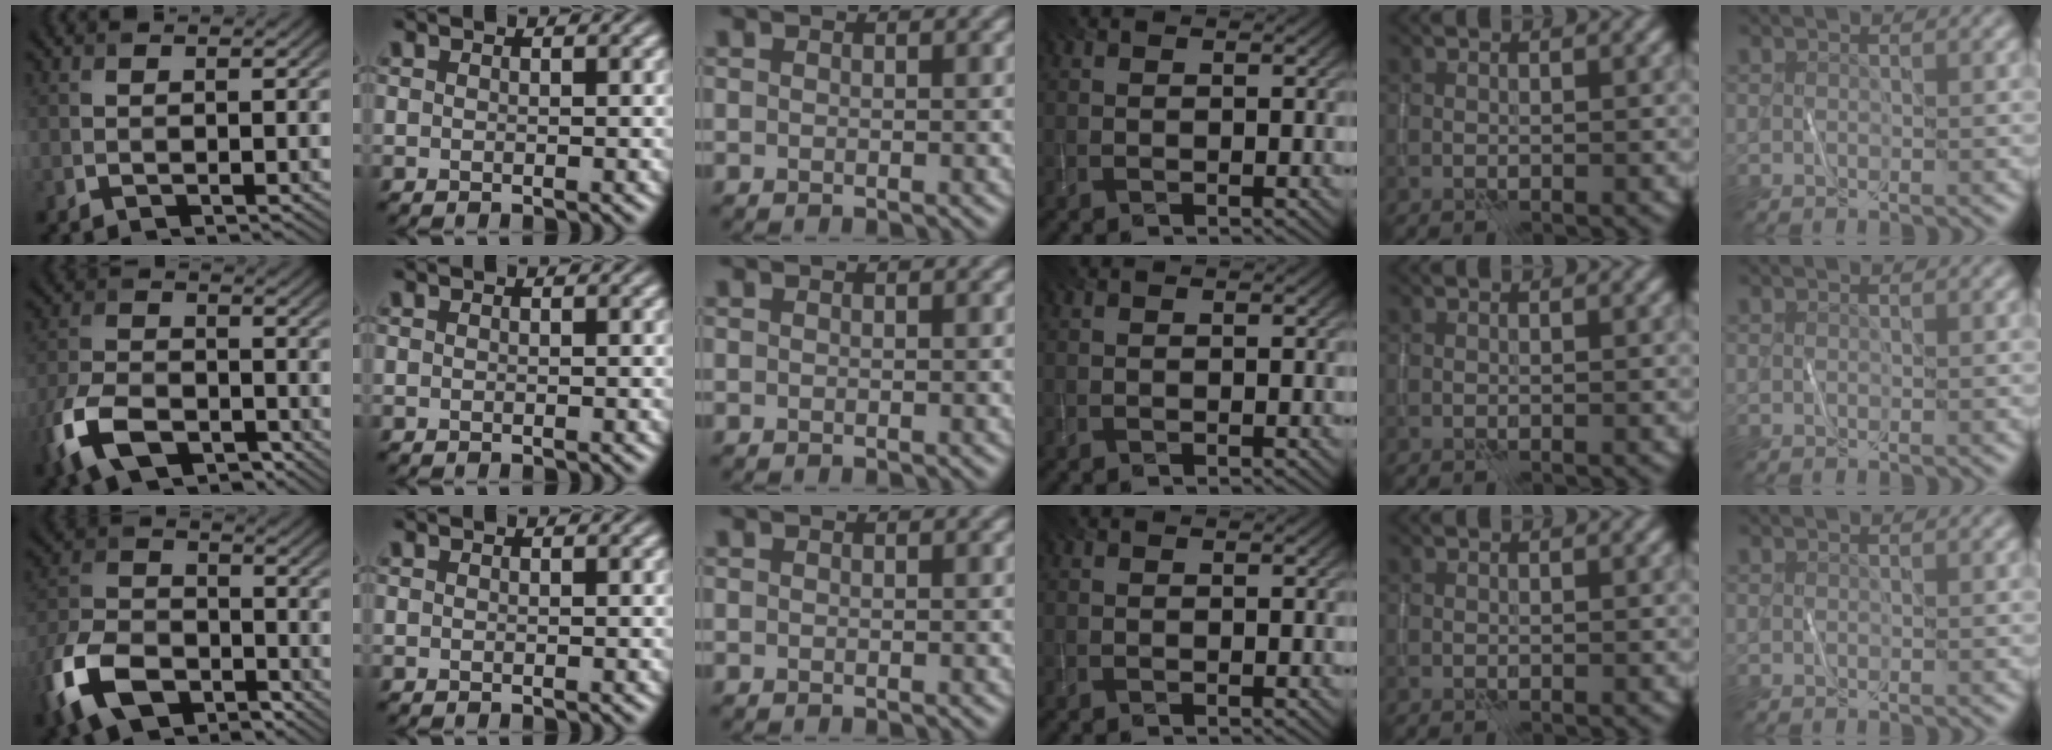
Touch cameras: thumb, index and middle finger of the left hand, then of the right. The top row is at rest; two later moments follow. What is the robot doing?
{"motion": "wipe", "object": "whiteboard"}